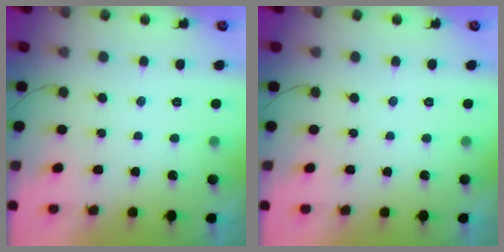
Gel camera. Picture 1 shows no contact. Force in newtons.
{"total": 0.0}